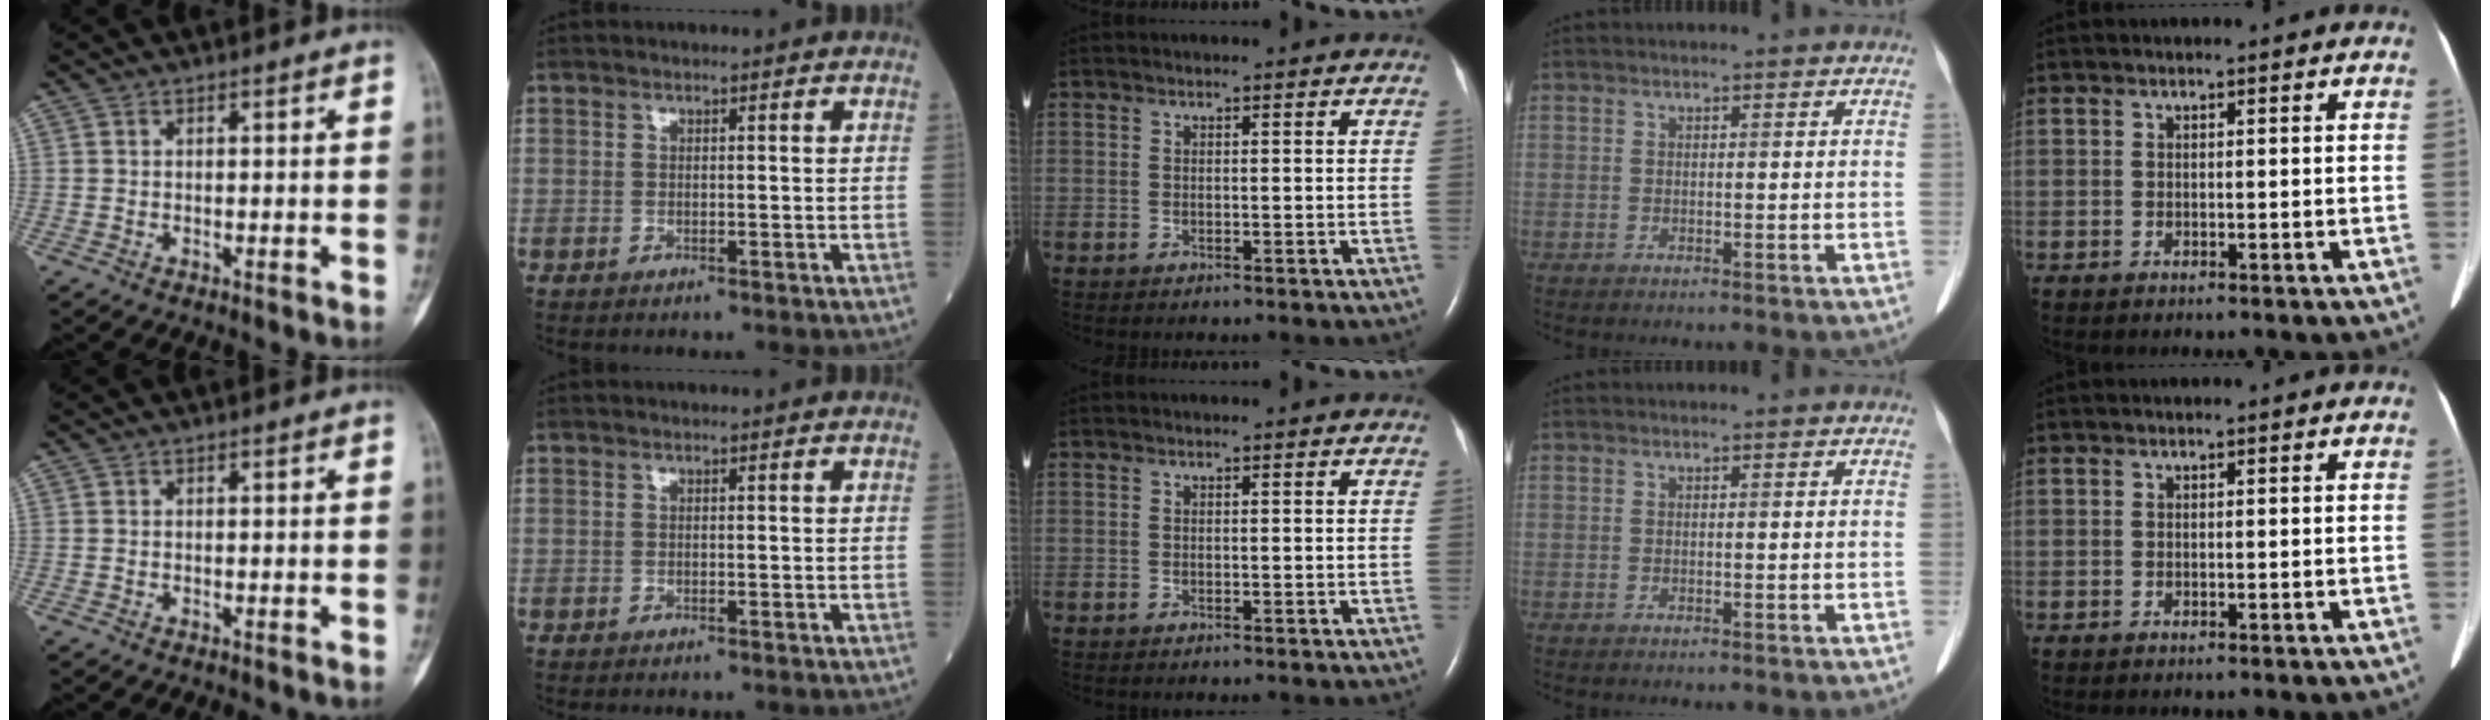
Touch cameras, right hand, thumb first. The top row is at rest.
{}